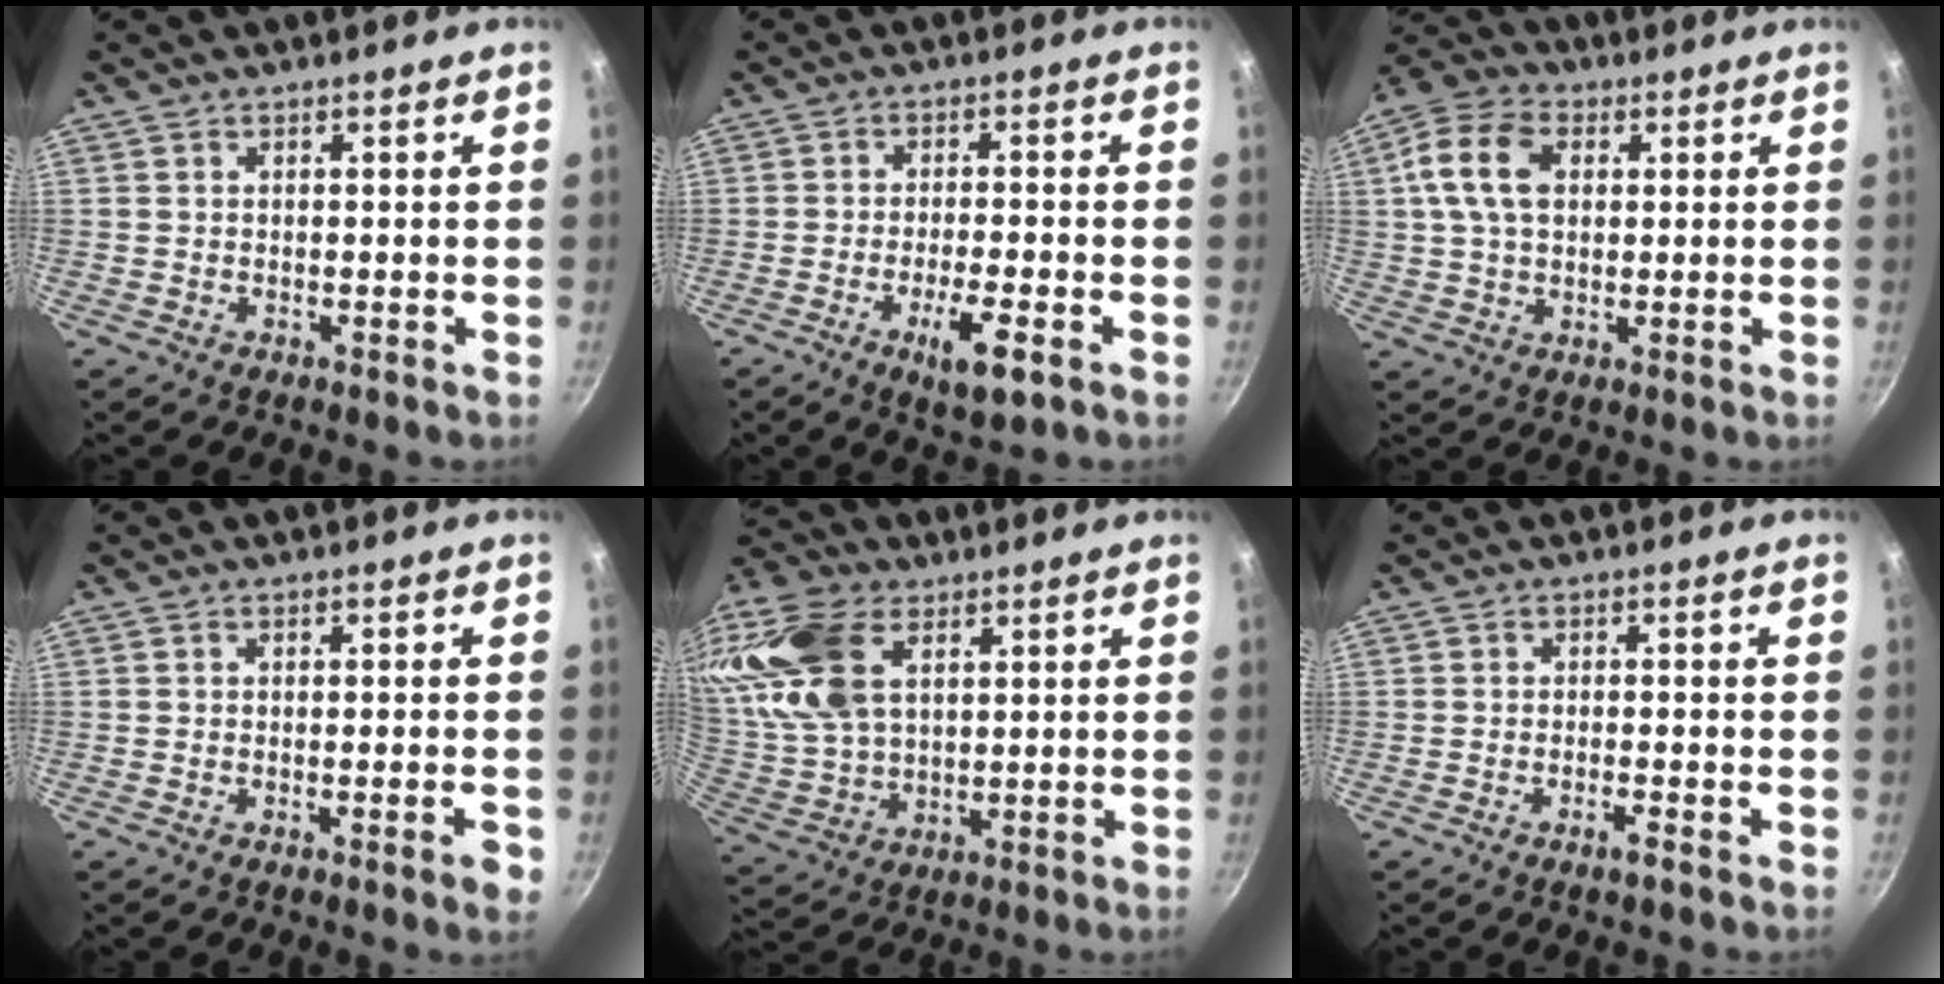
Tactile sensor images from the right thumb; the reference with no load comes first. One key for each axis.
{"total": 7.5, "fx": -3.3, "fy": 1.9, "fz": 6.4, "tx": -0.103, "ty": 0.011, "tz": -0.050}
{"total": 11.2, "fx": 2.6, "fy": 7.9, "fz": 7.6, "tx": -0.126, "ty": 0.011, "tz": 0.035}
{"total": 2.9, "fx": -1.2, "fy": 0.3, "fz": 2.6, "tx": -0.036, "ty": 0.005, "tz": -0.017}
{"total": 20.0, "fx": 7.7, "fy": 12.6, "fz": 13.5, "tx": -0.284, "ty": -0.008, "tz": 0.153}
{"total": 1.9, "fx": -1.3, "fy": 0.1, "fz": 1.4, "tx": -0.030, "ty": 0.011, "tz": -0.022}